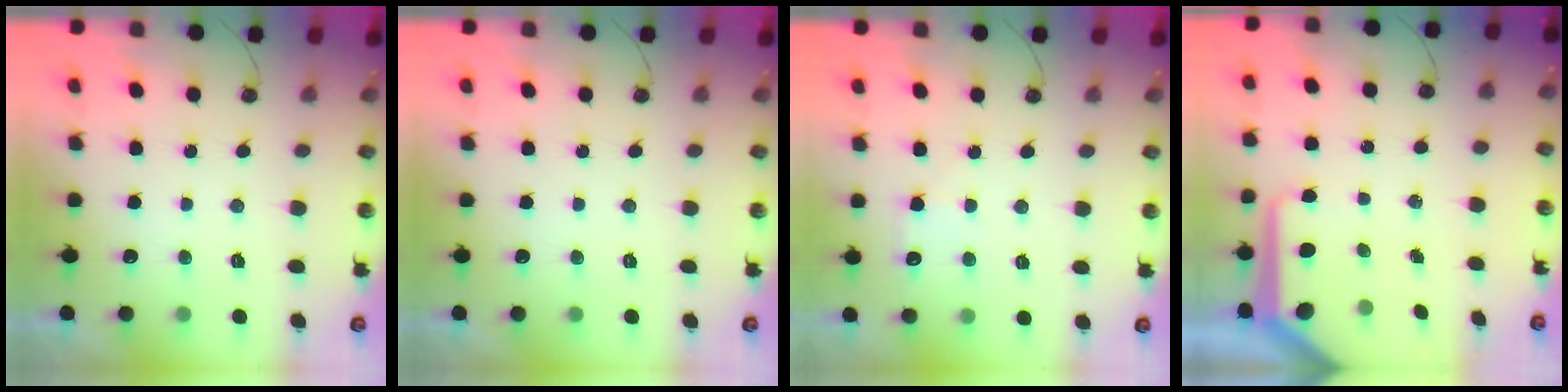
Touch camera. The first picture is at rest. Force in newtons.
{"total": 0.0}
{"total": 5.3, "press": 5.2, "slide": 0.8}
{"total": 10.9, "press": 10.9, "slide": 1.3}